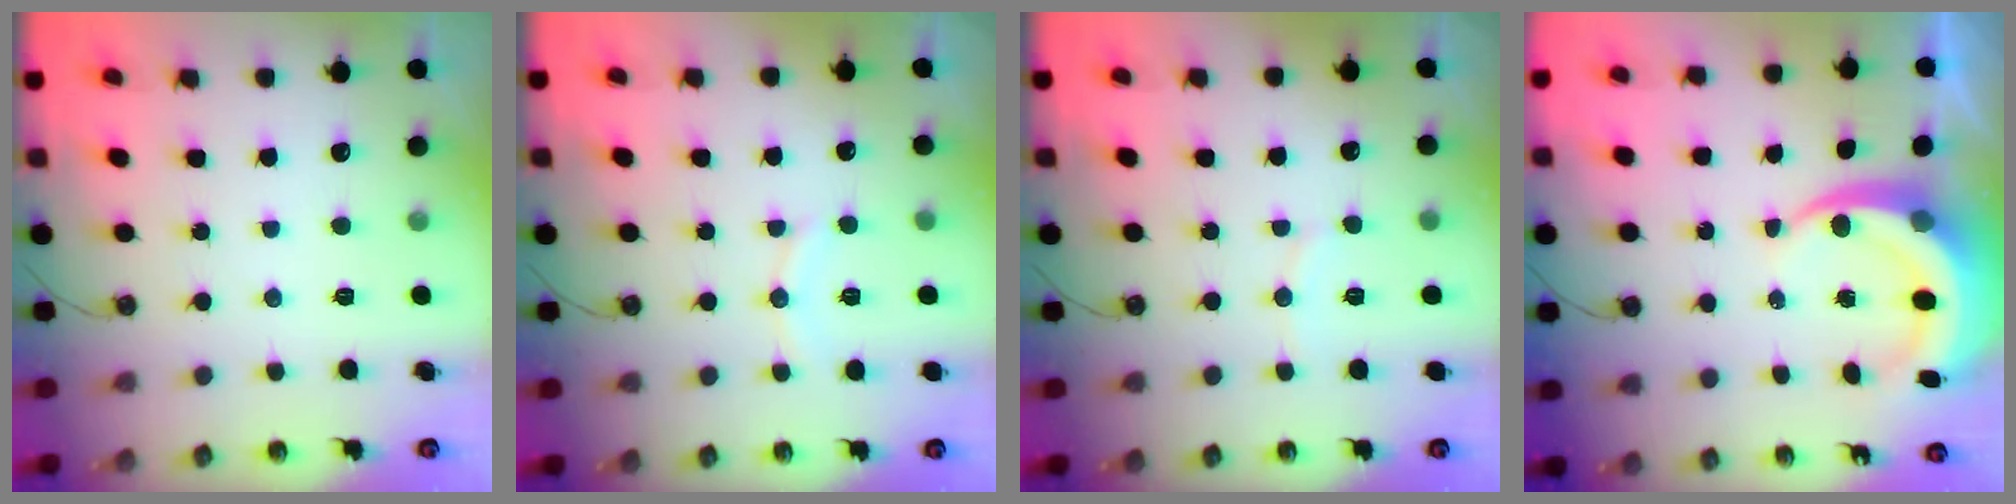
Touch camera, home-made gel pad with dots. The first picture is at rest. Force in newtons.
{"total": 5.8, "press": 5.8, "slide": 0.7}
{"total": 5.3, "press": 5.3, "slide": 0.6}
{"total": 8.6, "press": 8.5, "slide": 1.2}